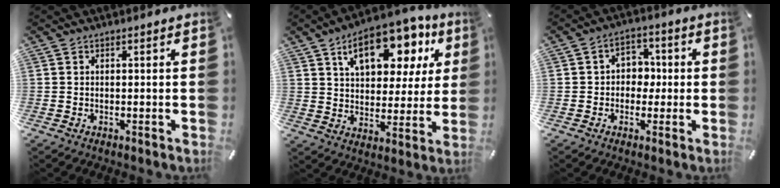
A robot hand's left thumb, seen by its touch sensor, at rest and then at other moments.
{"total": 17.2, "force": [9.1, 9.8, 10.8], "torque": [-0.167, -0.032, 0.154]}
{"total": 5.6, "force": [-0.5, 4.9, 2.6], "torque": [-0.033, 0.010, -0.014]}